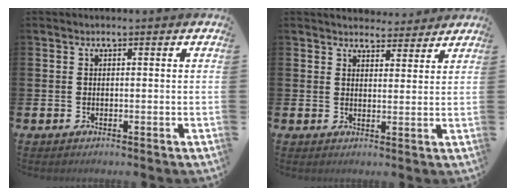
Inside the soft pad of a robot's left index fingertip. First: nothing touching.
{"total": 3.8, "force": [3.6, 1.0, -0.2], "torque": [0.004, -0.021, 0.065]}